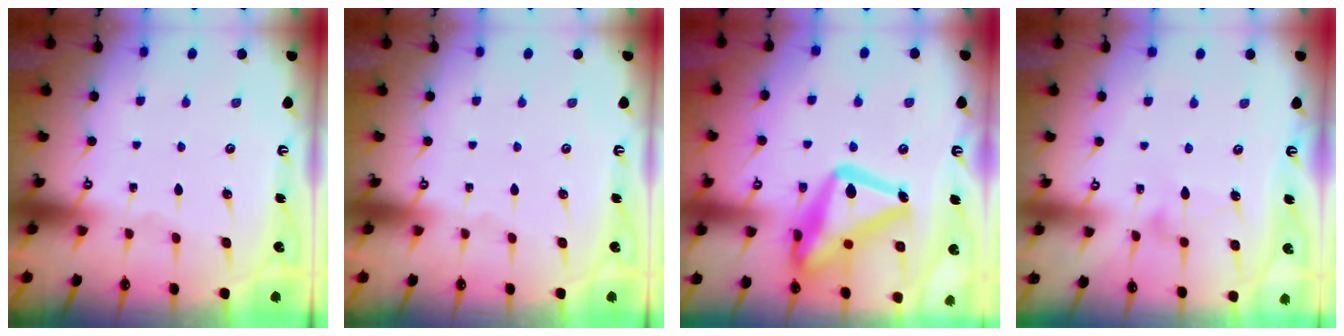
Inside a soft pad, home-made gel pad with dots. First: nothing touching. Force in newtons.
{"total": 0.0}
{"total": 22.8, "press": 22.8, "slide": 1.7}
{"total": 6.6, "press": 6.6, "slide": 0.3}